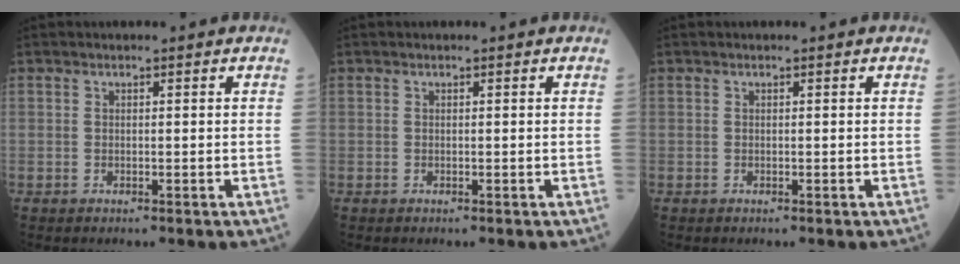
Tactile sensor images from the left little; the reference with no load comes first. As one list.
[{"total": 0.0}, {"total": 0.0}]